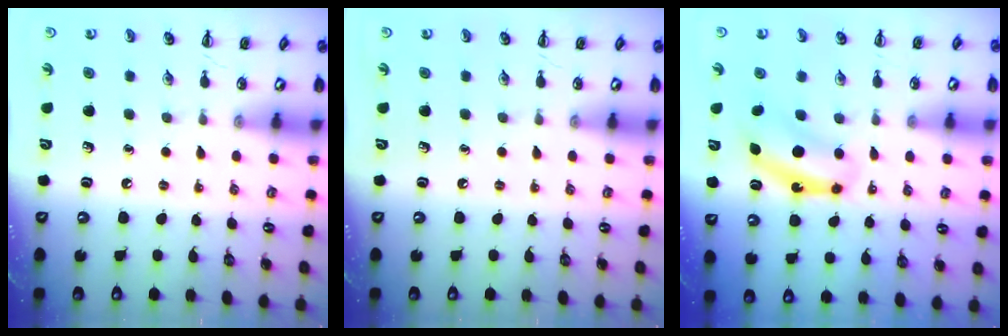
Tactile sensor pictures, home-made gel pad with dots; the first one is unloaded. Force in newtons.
{"total": 0.0}
{"total": 7.3, "press": 7.3, "slide": 0.3}